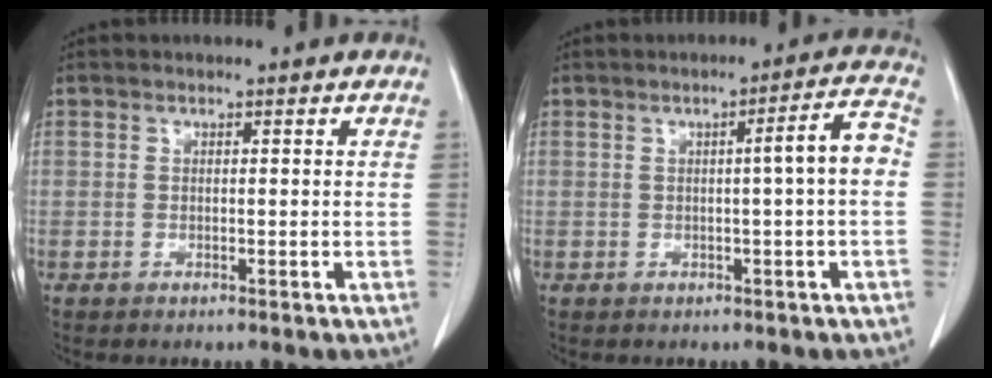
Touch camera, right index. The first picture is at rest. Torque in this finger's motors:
{"motor_torque": [0.72, -0.09, 0.19, 0.04]}